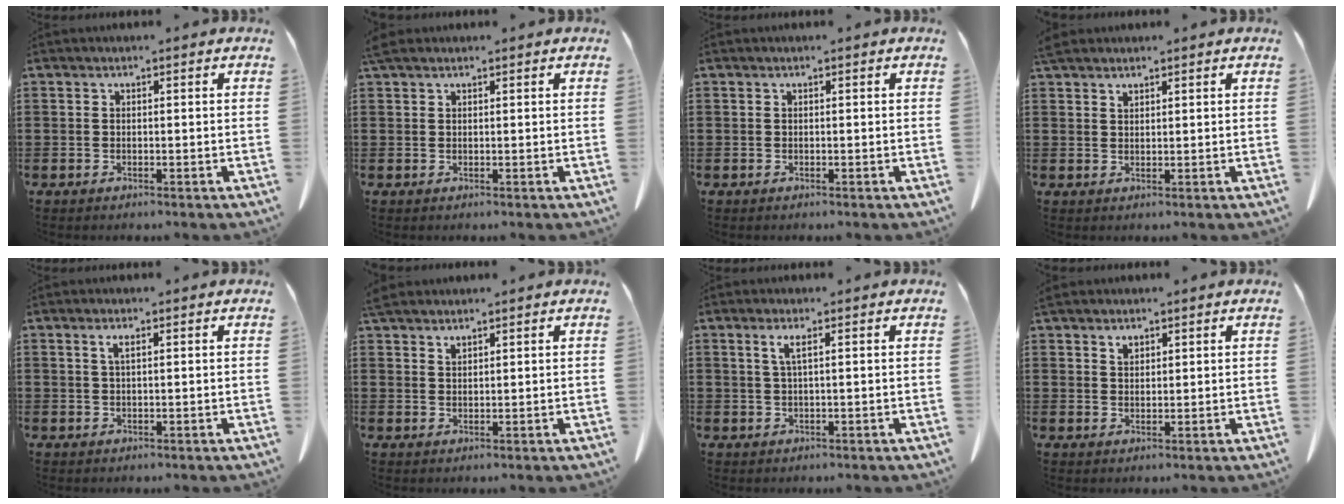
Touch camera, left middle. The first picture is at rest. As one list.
[{"total": 1.2, "force": [1.0, 0.3, 0.6], "torque": [-0.014, 0.001, 0.019]}, {"total": 0.0}, {"total": 1.5, "force": [1.4, 0.3, 0.4], "torque": [-0.011, -0.001, 0.028]}, {"total": 1.6, "force": [0.6, 0.3, 1.5], "torque": [-0.030, 0.002, 0.009]}, {"total": 1.8, "force": [1.7, 0.4, 0.6], "torque": [-0.015, 0.000, 0.033]}, {"total": 2.0, "force": [0.6, 0.2, 1.9], "torque": [-0.039, 0.001, 0.010]}, {"total": 1.6, "force": [1.4, 0.7, 0.6], "torque": [-0.006, -0.003, 0.025]}]